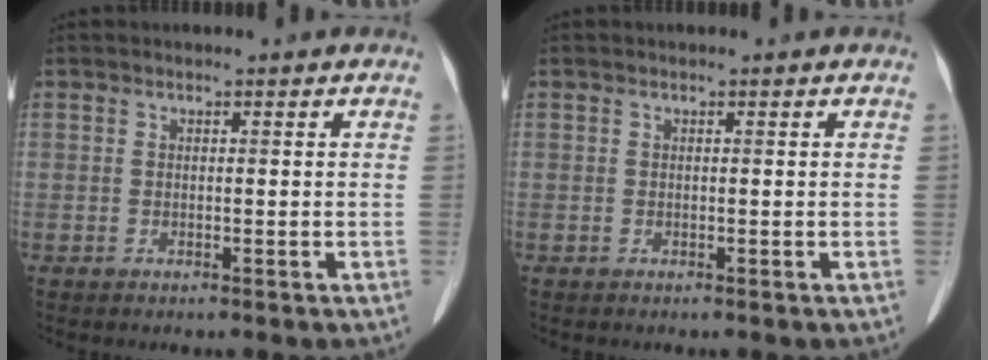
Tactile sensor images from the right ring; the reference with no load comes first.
{"total": 0.0}